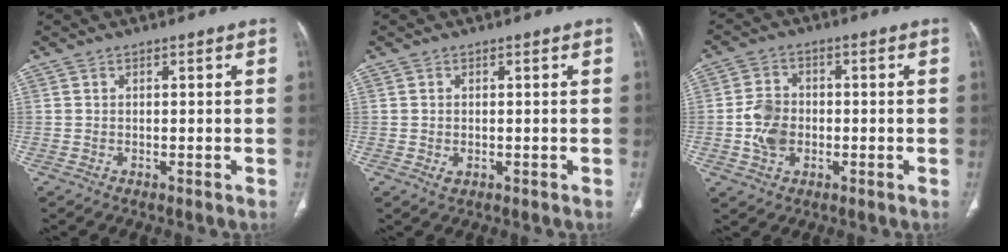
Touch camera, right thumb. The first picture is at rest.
{"total": 1.4, "force": [-0.3, 0.9, 1.1], "torque": [-0.026, -0.001, -0.001]}
{"total": 6.9, "force": [-1.1, 5.2, 4.4], "torque": [-0.073, 0.008, -0.023]}